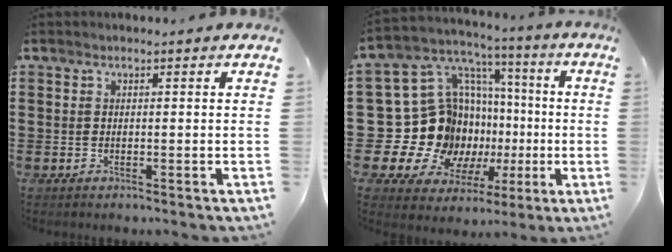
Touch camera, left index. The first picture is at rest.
{"total": 20.2, "force": [-3.1, 17.9, 8.7], "torque": [-0.208, -0.031, -0.001]}